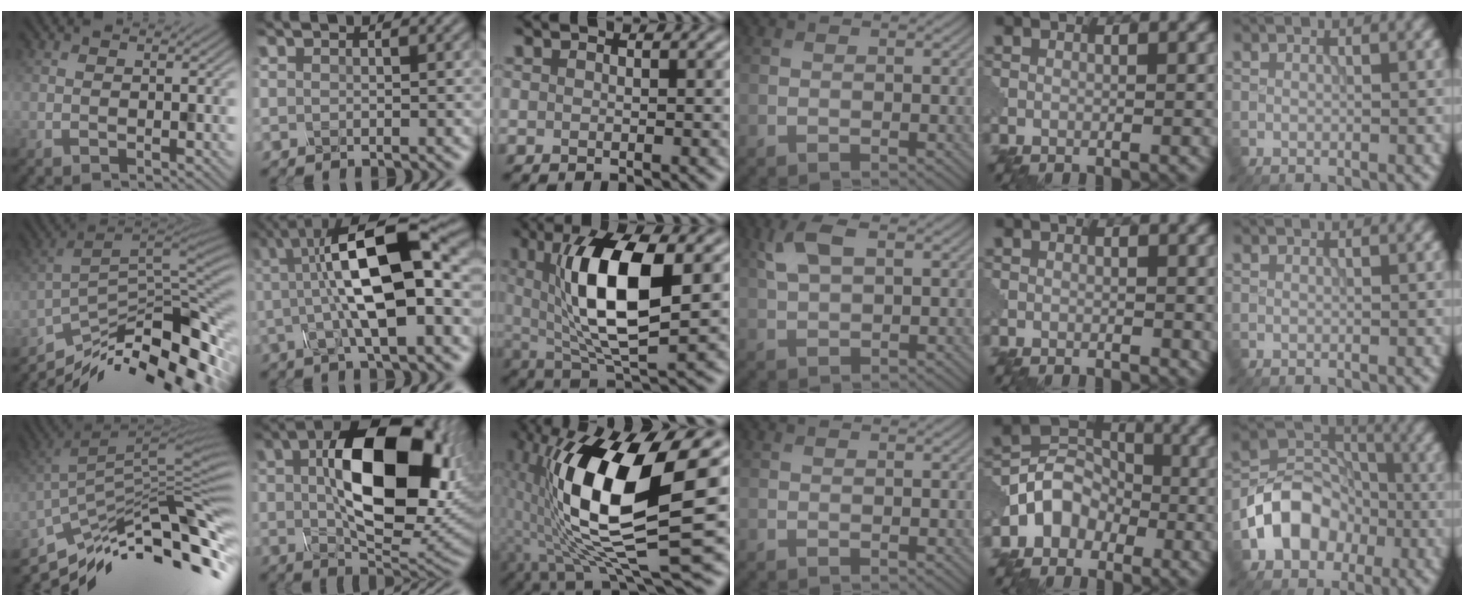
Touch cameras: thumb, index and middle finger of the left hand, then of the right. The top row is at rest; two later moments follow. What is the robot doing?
{"motion": "assemble", "object": "glue stick"}